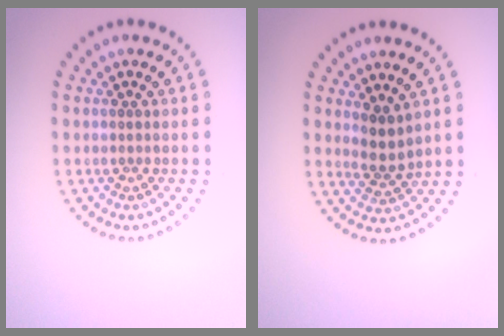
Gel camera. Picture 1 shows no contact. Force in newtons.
{"total": 2.3, "press": 1.8, "slide": 1.3}